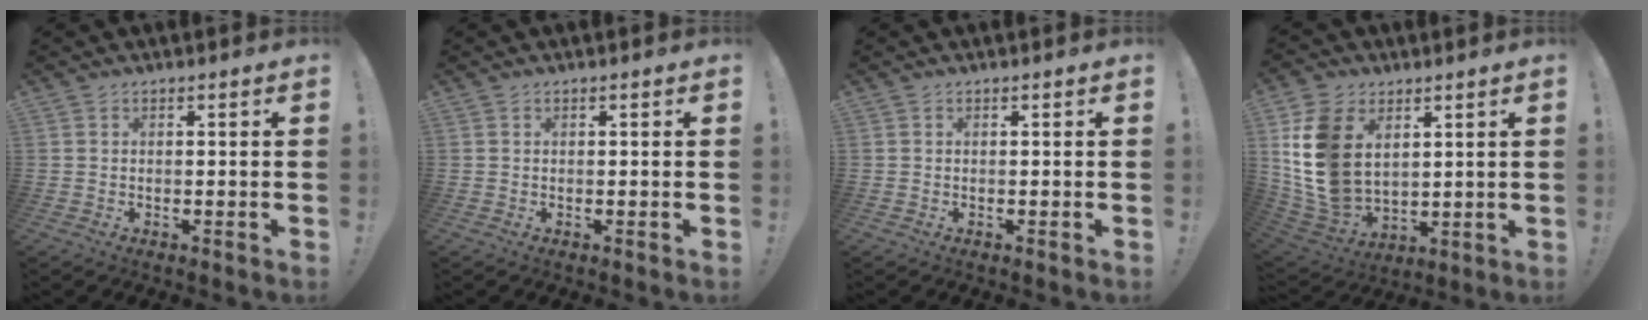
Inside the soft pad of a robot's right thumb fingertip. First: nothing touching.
{"total": 0.0}
{"total": 0.0}
{"total": 17.5, "force": [4.9, 12.5, 11.1], "torque": [-0.234, -0.025, 0.096]}